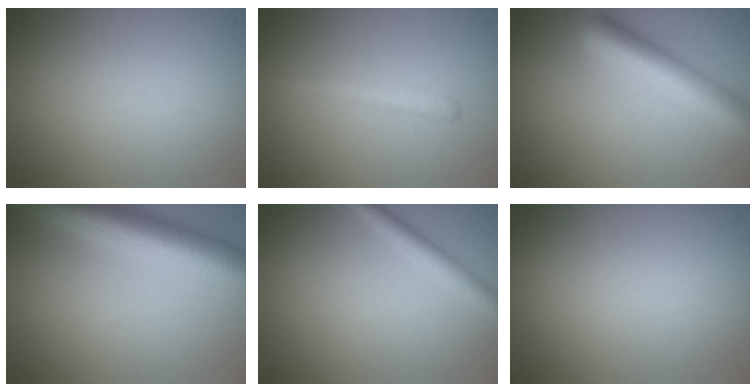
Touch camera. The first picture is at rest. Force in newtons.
{"total": 1.7, "press": 1.7, "slide": 0.1}
{"total": 6.9, "press": 6.9, "slide": 0.2}
{"total": 9.7, "press": 9.7, "slide": 0.3}
{"total": 2.2, "press": 2.2, "slide": 0.1}
{"total": 0.0}